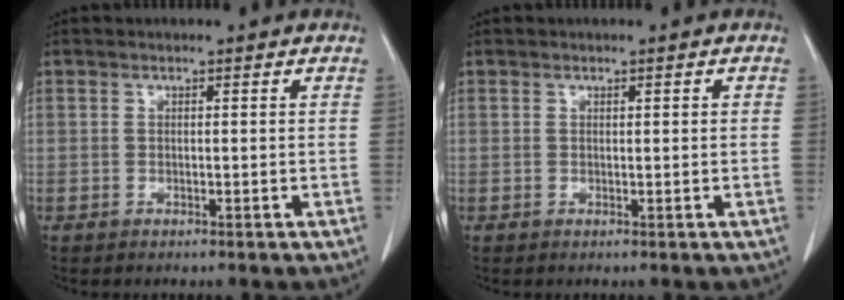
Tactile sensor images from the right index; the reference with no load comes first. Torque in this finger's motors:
{"motor_torque": [-0.02, -0.08, -0.09, -0.01]}